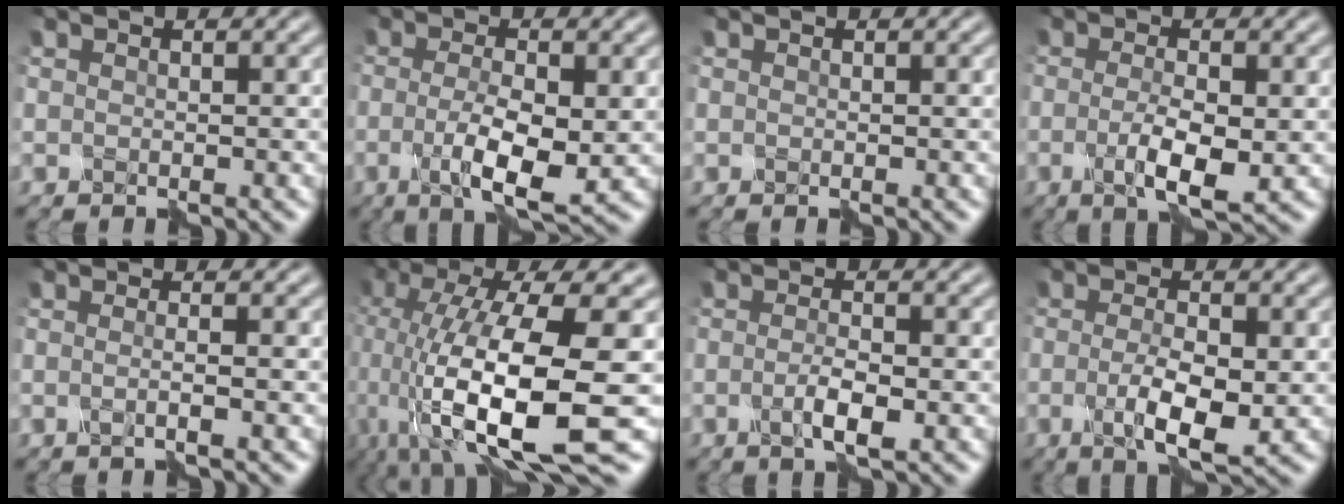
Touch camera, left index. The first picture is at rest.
{"total": 5.8, "force": [-1.1, 1.6, 5.4], "torque": [-0.105, -0.006, -0.018]}
{"total": 0.0}
{"total": 4.5, "force": [-0.9, 1.0, 4.2], "torque": [-0.084, -0.005, -0.016]}
{"total": 1.9, "force": [0.0, 0.5, 1.8], "torque": [-0.019, -0.005, -0.019]}
{"total": 14.6, "force": [-3.1, 4.1, 13.7], "torque": [-0.253, -0.012, -0.045]}
{"total": 2.5, "force": [-0.7, 0.4, 2.4], "torque": [-0.050, 0.001, -0.013]}
{"total": 5.0, "force": [-1.0, 1.3, 4.7], "torque": [-0.092, -0.006, -0.016]}